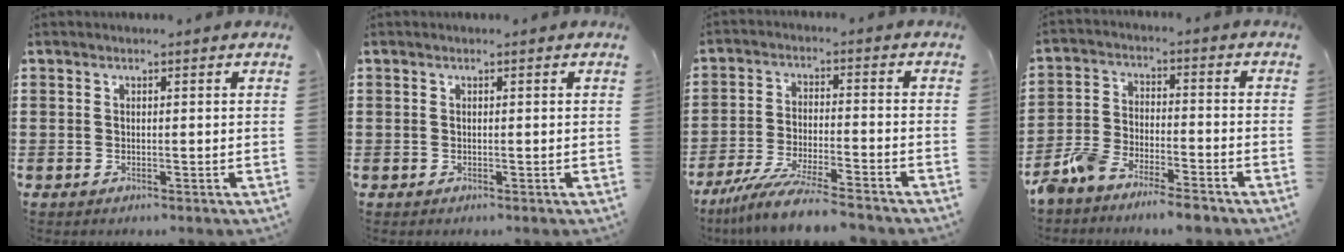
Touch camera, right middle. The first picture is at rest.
{"total": 0.0}
{"total": 8.0, "force": [-7.2, 0.1, 3.6], "torque": [-0.082, -0.012, -0.141]}
{"total": 6.8, "force": [-6.5, 0.7, 2.1], "torque": [-0.065, -0.002, -0.132]}